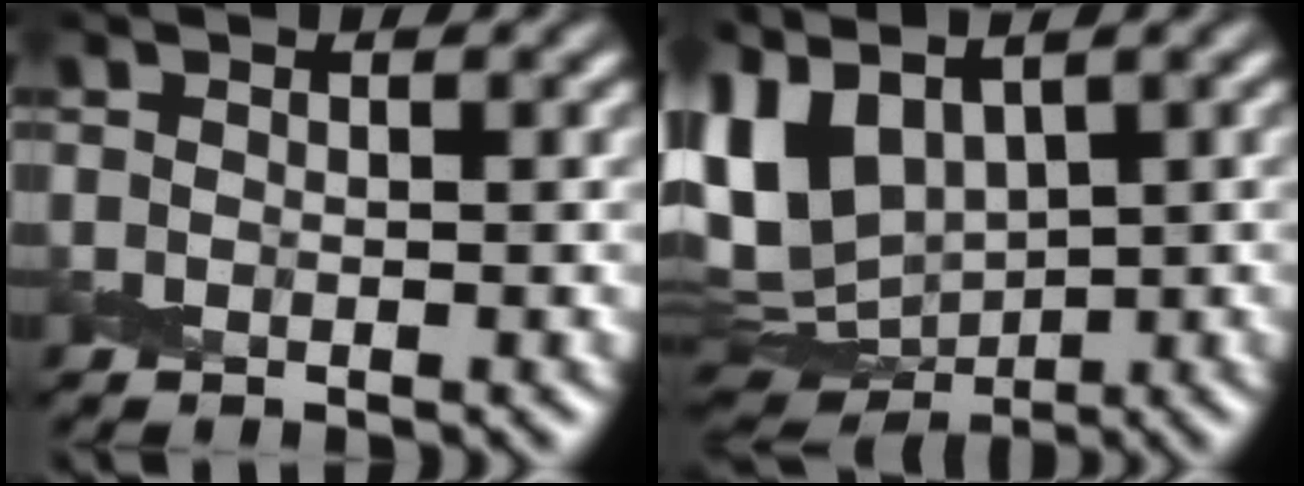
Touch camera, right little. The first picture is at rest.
{"total": 8.4, "force": [2.5, 5.1, 6.1], "torque": [-0.149, -0.006, 0.053]}